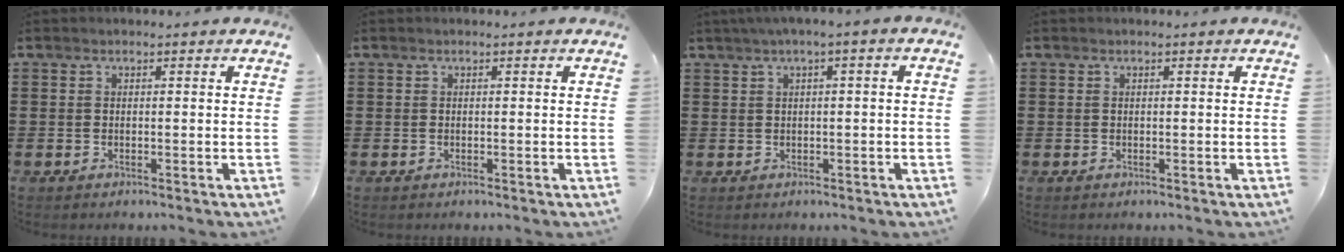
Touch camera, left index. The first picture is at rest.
{"total": 0.0}
{"total": 1.7, "force": [-0.3, 0.0, 1.6], "torque": [-0.027, -0.003, -0.006]}
{"total": 0.0}